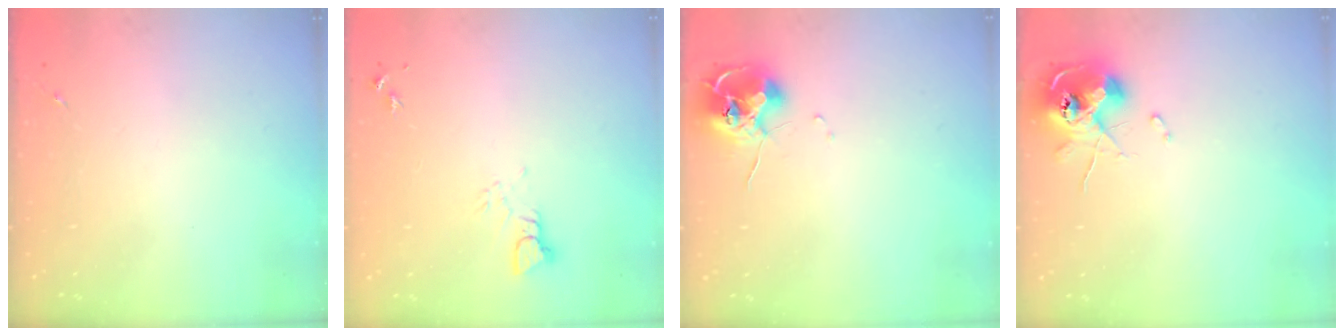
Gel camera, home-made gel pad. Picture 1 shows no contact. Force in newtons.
{"total": 3.4, "press": 3.4, "slide": 0.3}
{"total": 9.8, "press": 9.8, "slide": 0.5}
{"total": 10.2, "press": 10.1, "slide": 1.4}